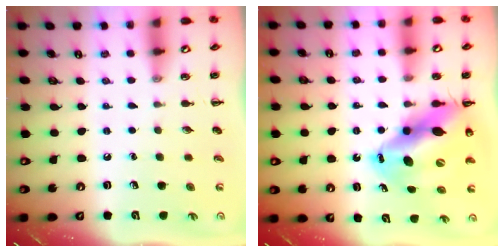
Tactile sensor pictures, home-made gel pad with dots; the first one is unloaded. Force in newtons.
{"total": 16.7, "press": 16.0, "slide": 5.0}